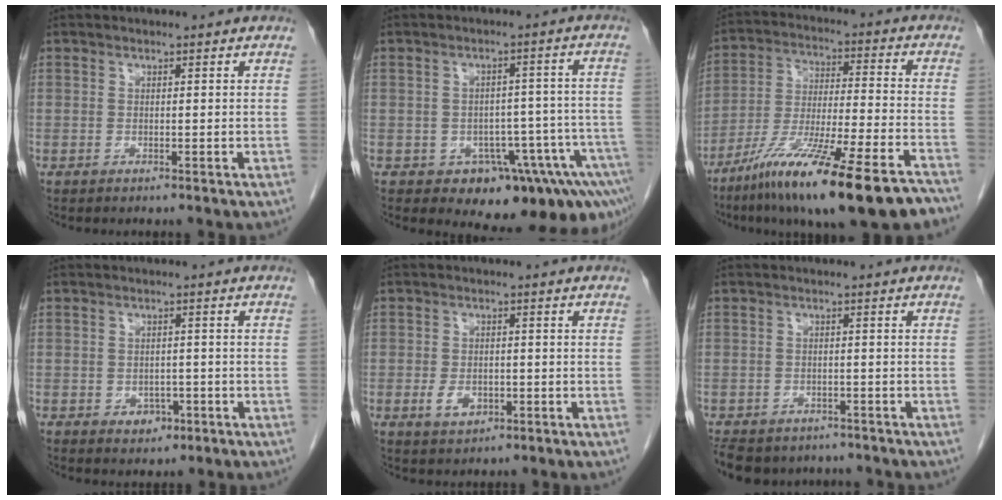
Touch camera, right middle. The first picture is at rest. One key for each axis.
{"total": 12.4, "fx": -7.6, "fy": 5.3, "fz": 8.2, "tx": -0.051, "ty": 0.027, "tz": -0.094}
{"total": 22.3, "fx": -15.6, "fy": 1.4, "fz": 15.9, "tx": -0.232, "ty": -0.042, "tz": -0.260}
{"total": 2.7, "fx": -1.2, "fy": 2.0, "fz": 1.4, "tx": -0.016, "ty": 0.003, "tz": -0.007}
{"total": 3.4, "fx": -1.2, "fy": 2.1, "fz": 2.4, "tx": -0.048, "ty": -0.001, "tz": -0.012}
{"total": 11.6, "fx": -9.2, "fy": 6.0, "fz": 3.8, "tx": -0.092, "ty": -0.007, "tz": -0.114}